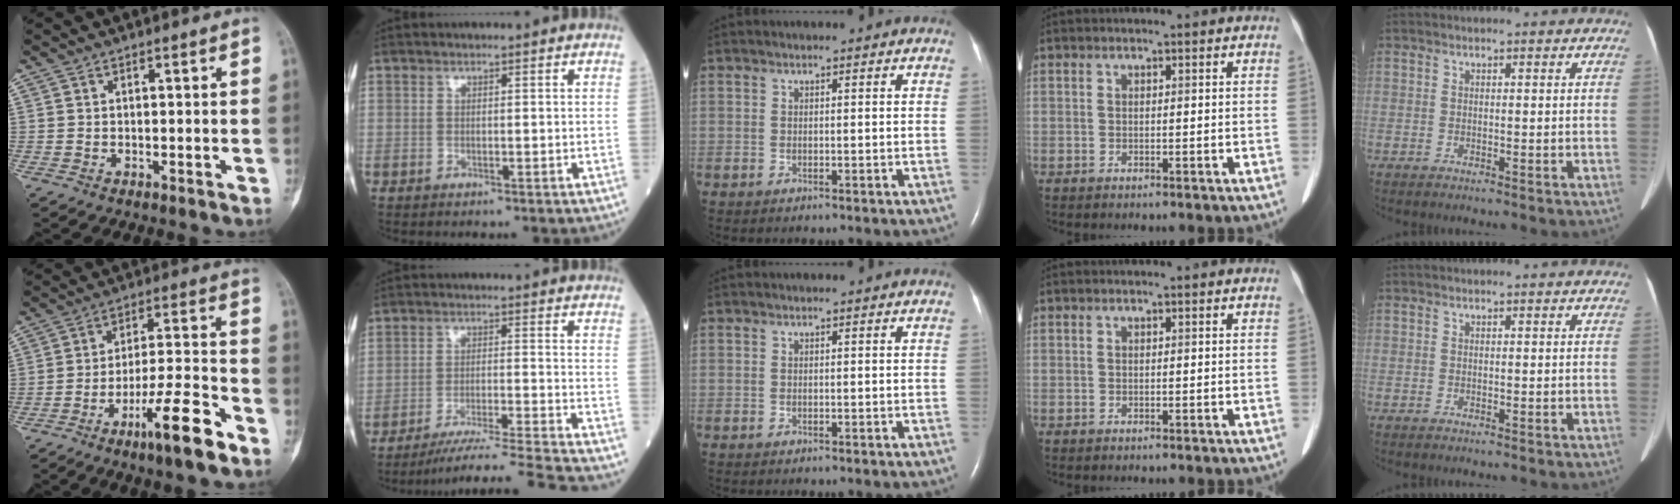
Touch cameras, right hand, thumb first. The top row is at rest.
{"thumb": {"total": 12.5, "force": [-7.5, 1.8, 9.9], "torque": [-0.170, 0.047, -0.125]}, "index": {"total": 14.2, "force": [-13.0, -2.8, 4.8], "torque": [-0.062, -0.023, -0.206]}}